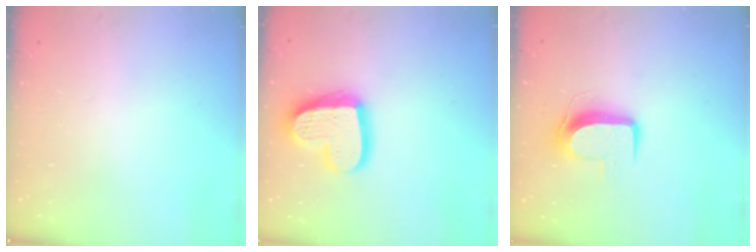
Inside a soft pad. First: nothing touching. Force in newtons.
{"total": 18.9, "press": 18.8, "slide": 1.7}
{"total": 9.5, "press": 9.5, "slide": 0.3}